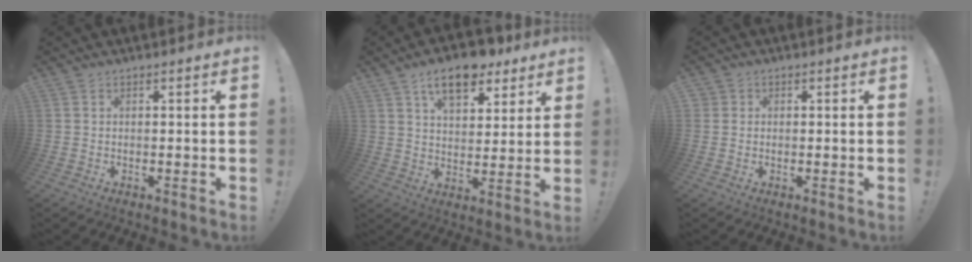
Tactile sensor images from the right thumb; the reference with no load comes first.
{"total": 11.9, "force": [7.8, 6.1, 6.7], "torque": [-0.100, -0.044, 0.137]}
{"total": 1.6, "force": [0.4, 1.5, 0.4], "torque": [-0.009, 0.000, 0.008]}